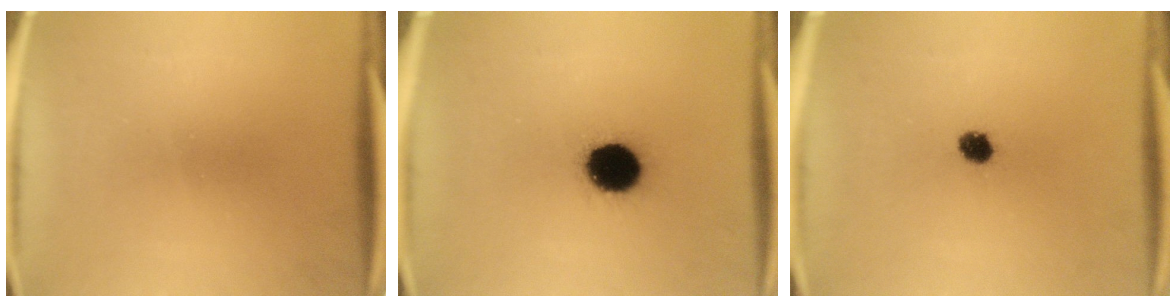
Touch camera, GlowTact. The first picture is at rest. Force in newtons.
{"total": 13.3}
{"total": 3.5}